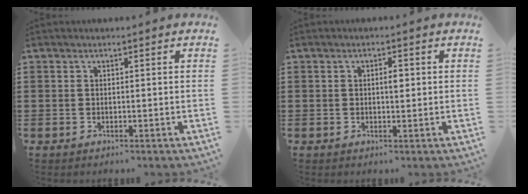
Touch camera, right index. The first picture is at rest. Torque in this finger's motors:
{"motor_torque": [0.43, -0.23, 0.06, 0.06]}